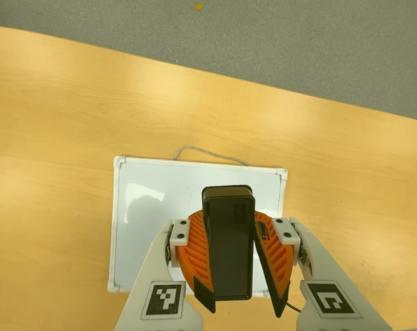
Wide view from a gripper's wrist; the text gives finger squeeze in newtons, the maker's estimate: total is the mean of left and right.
{"total": 10.2, "left": 10.1, "right": 10.4}